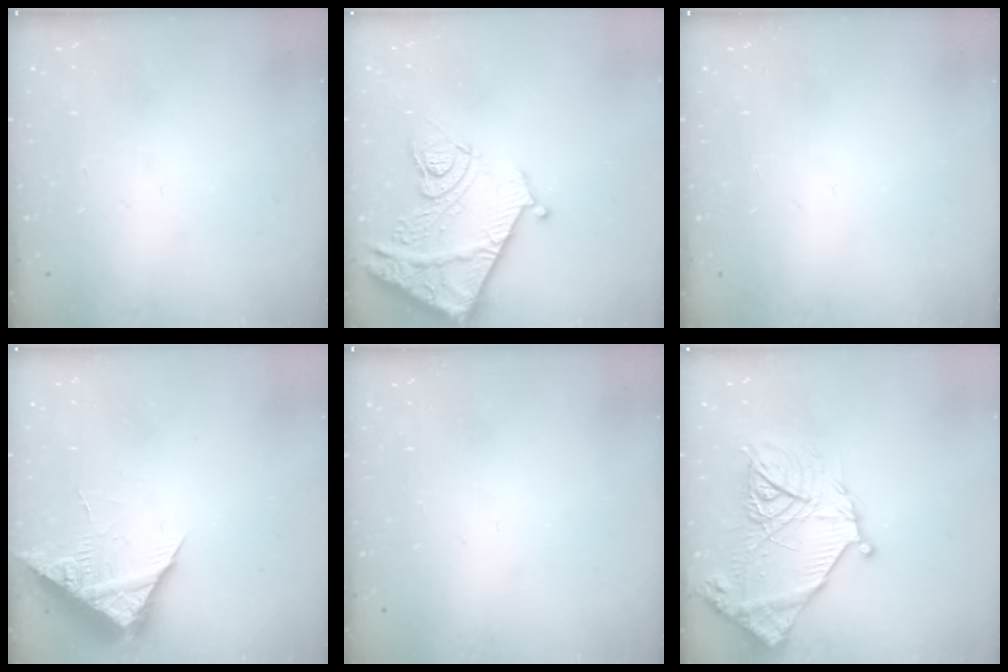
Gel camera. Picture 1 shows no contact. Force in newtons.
{"total": 14.7, "press": 14.6, "slide": 1.7}
{"total": 0.0}
{"total": 8.2, "press": 8.2, "slide": 0.7}
{"total": 0.0}
{"total": 18.7, "press": 18.6, "slide": 1.8}